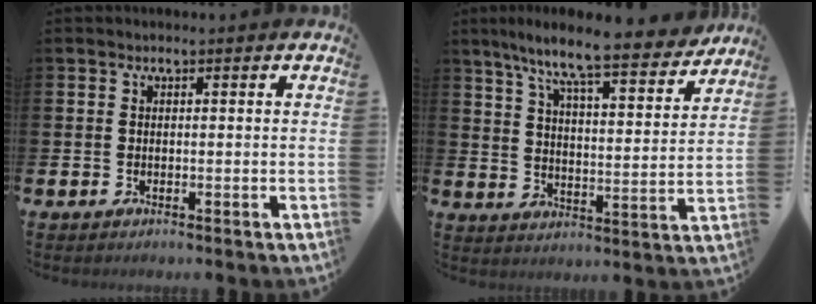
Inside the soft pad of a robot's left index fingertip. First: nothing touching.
{"total": 9.9, "force": [8.9, 0.6, 4.4], "torque": [-0.102, -0.061, 0.147]}